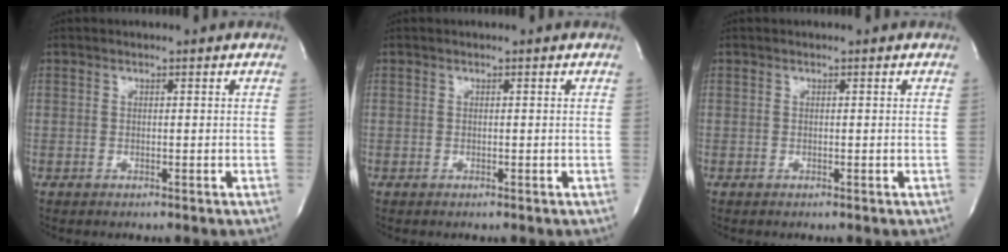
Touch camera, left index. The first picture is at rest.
{"total": 0.0}
{"total": 0.0}